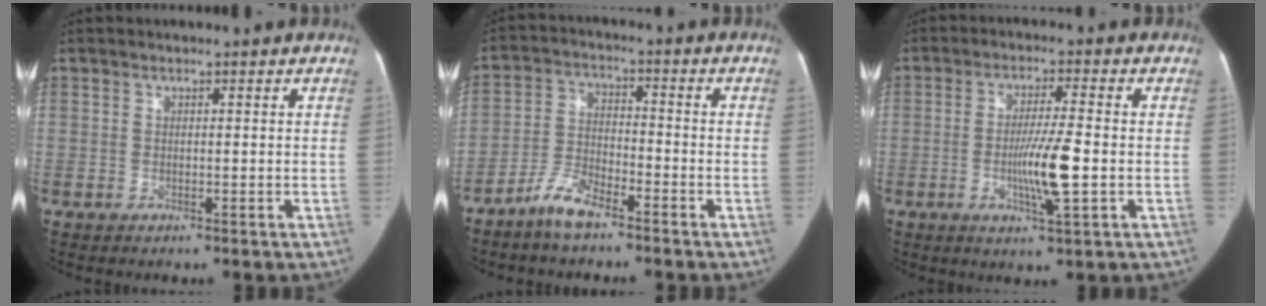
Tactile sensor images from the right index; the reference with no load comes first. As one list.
[{"total": 6.5, "force": [-5.0, 2.2, 3.5], "torque": [-0.081, 0.000, -0.100]}, {"total": 8.0, "force": [-1.5, 0.5, 7.9], "torque": [-0.144, -0.007, -0.028]}]